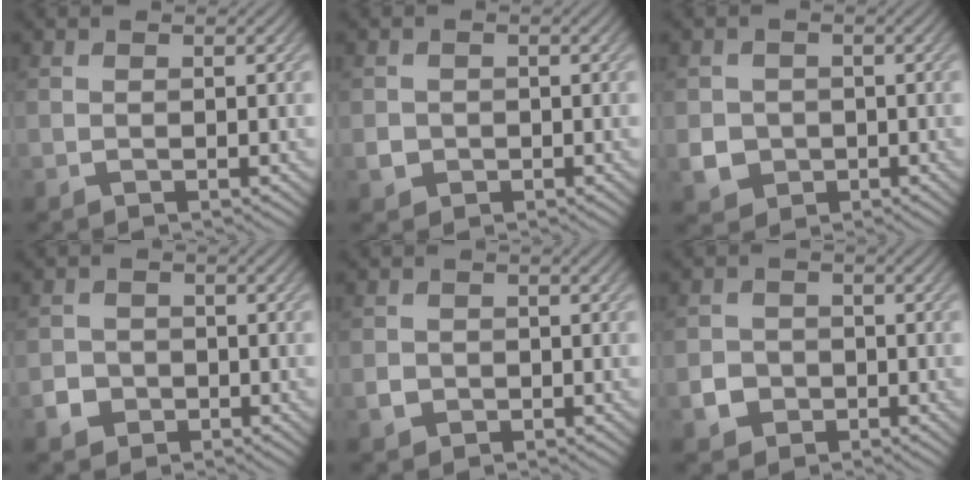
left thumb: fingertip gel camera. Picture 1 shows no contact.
{"total": 1.6, "force": [-0.5, 1.5, 0.4], "torque": [-0.005, -0.004, -0.012]}
{"total": 3.5, "force": [-0.8, 3.3, 1.0], "torque": [-0.027, -0.010, -0.019]}
{"total": 2.5, "force": [-1.2, 2.1, 0.6], "torque": [-0.010, -0.002, -0.025]}
{"total": 1.5, "force": [-0.6, 1.4, 0.4], "torque": [-0.006, -0.004, -0.014]}
{"total": 2.9, "force": [-1.3, 2.5, 0.8], "torque": [-0.015, -0.003, -0.024]}